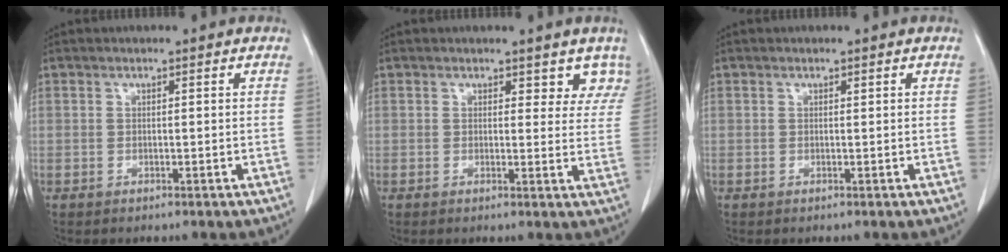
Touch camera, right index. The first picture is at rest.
{"total": 4.8, "force": [4.0, 2.2, 1.2], "torque": [0.014, -0.012, 0.030]}
{"total": 0.0}